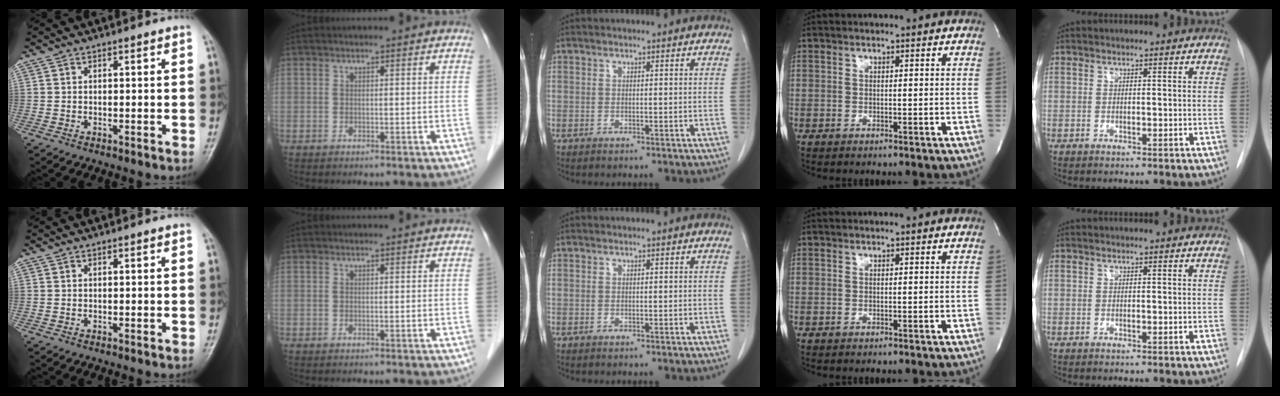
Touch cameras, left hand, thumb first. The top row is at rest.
{}